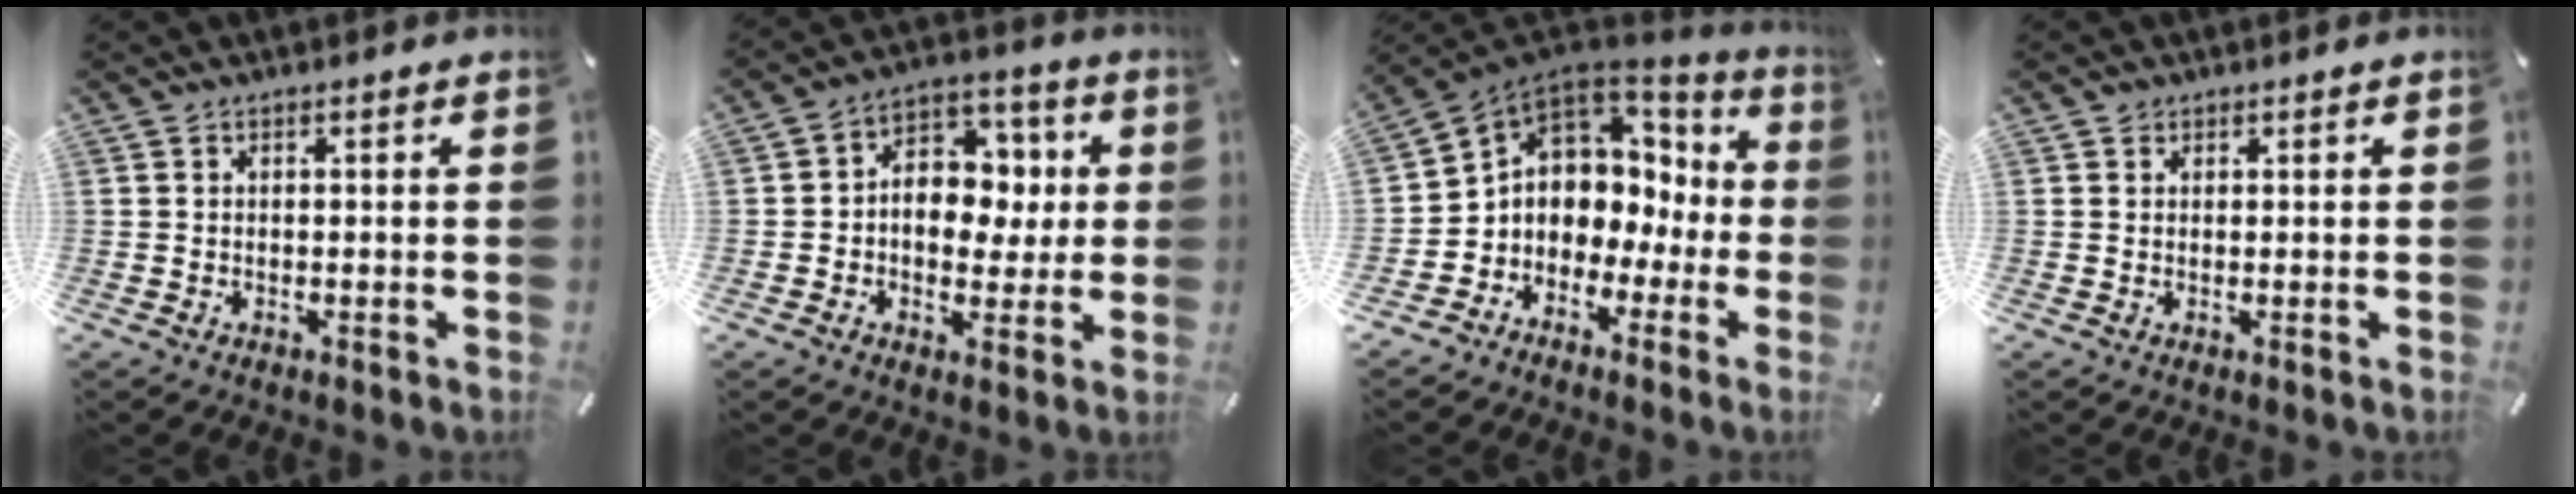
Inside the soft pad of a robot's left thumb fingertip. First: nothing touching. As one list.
[{"total": 9.6, "force": [0.0, 8.2, 5.0], "torque": [-0.066, -0.002, 0.001]}, {"total": 7.4, "force": [0.6, 7.1, 2.0], "torque": [-0.065, -0.021, 0.018]}, {"total": 0.8, "force": [0.5, 0.7, 0.0], "torque": [0.000, 0.002, 0.009]}]